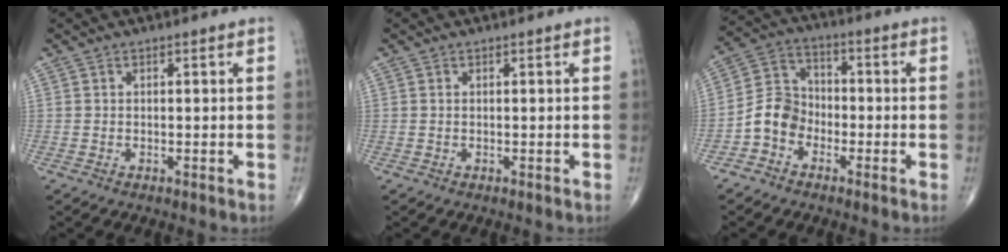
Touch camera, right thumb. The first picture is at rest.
{"total": 0.0}
{"total": 7.4, "force": [-3.2, 5.9, 3.2], "torque": [-0.045, 0.037, -0.074]}